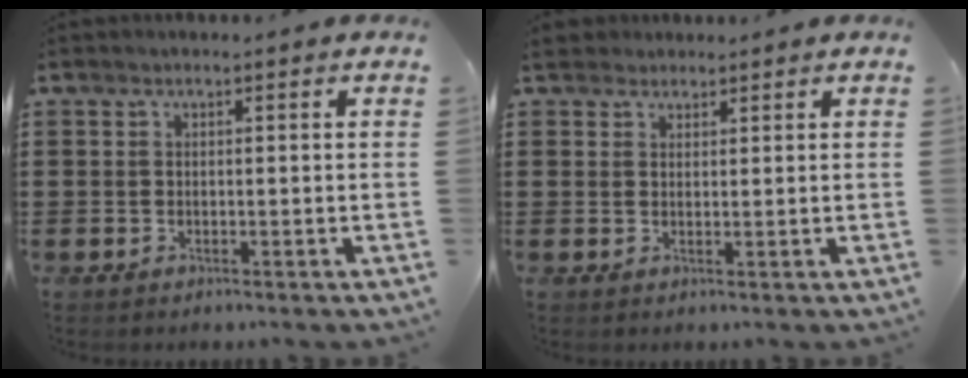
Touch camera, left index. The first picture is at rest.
{"total": 2.2, "force": [1.9, 1.1, 0.1], "torque": [-0.009, 0.007, 0.037]}